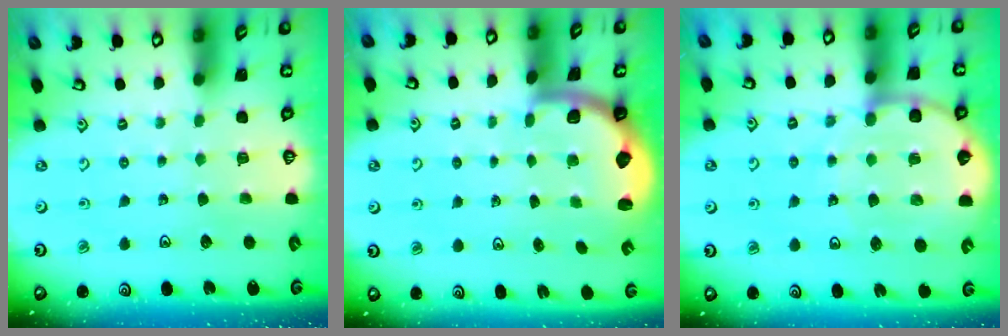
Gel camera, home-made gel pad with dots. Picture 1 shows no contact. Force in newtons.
{"total": 2.0, "press": 2.0, "slide": 0.5}
{"total": 9.3, "press": 9.0, "slide": 2.1}